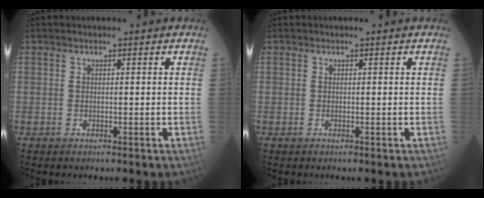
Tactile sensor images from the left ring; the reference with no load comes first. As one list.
[{"total": 0.0}]